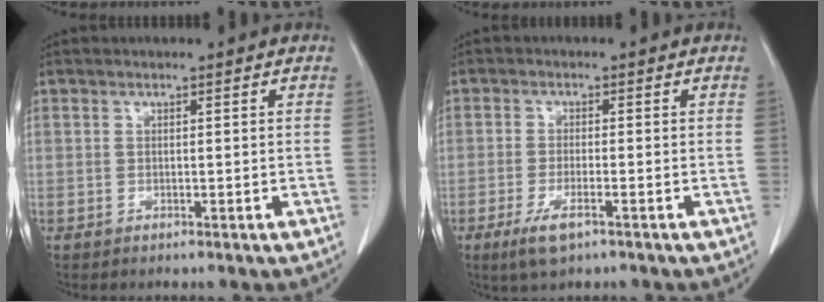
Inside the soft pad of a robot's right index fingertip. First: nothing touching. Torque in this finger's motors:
{"motor_torque": [0.53, -0.36, 0.19, 0.05]}